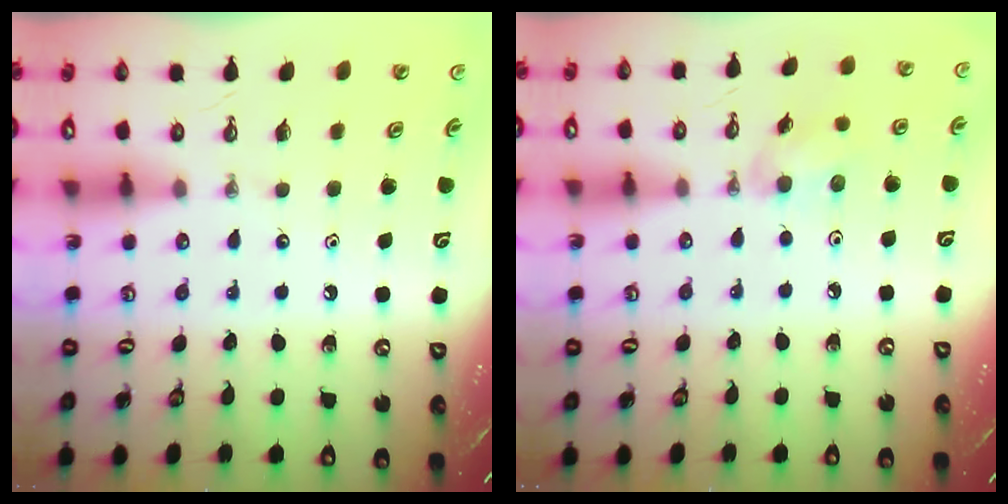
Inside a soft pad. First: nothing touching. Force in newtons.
{"total": 5.5, "press": 5.4, "slide": 0.9}